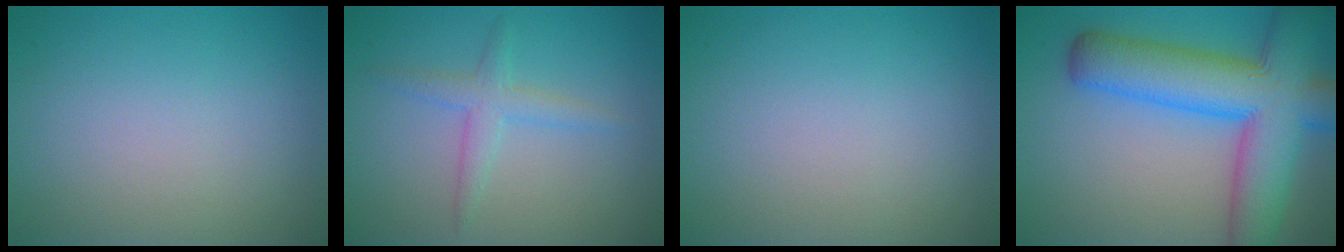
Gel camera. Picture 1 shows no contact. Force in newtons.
{"total": 2.2, "press": 2.2, "slide": 0.2}
{"total": 0.0}
{"total": 12.0, "press": 12.0, "slide": 0.4}